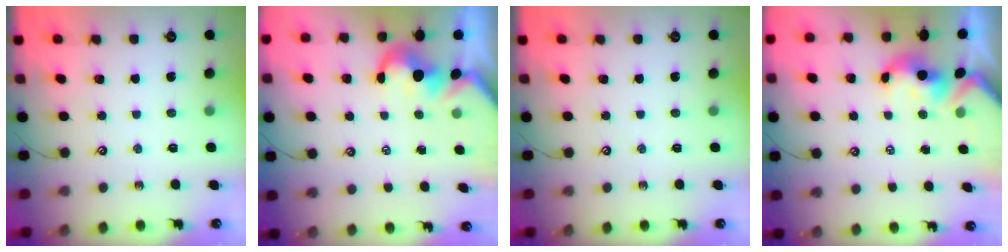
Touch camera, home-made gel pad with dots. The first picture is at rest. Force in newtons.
{"total": 2.0, "press": 1.8, "slide": 0.9}
{"total": 0.0}
{"total": 1.8, "press": 1.6, "slide": 0.8}